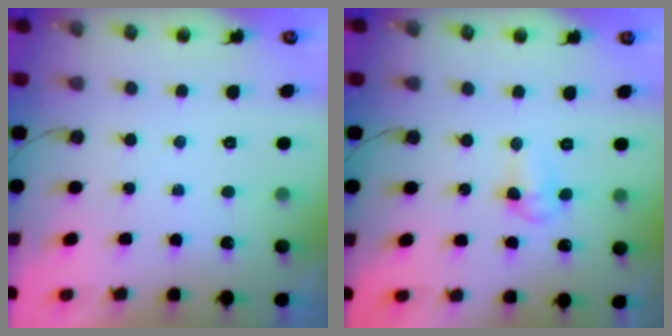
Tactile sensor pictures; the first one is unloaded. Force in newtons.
{"total": 5.3, "press": 5.2, "slide": 1.0}